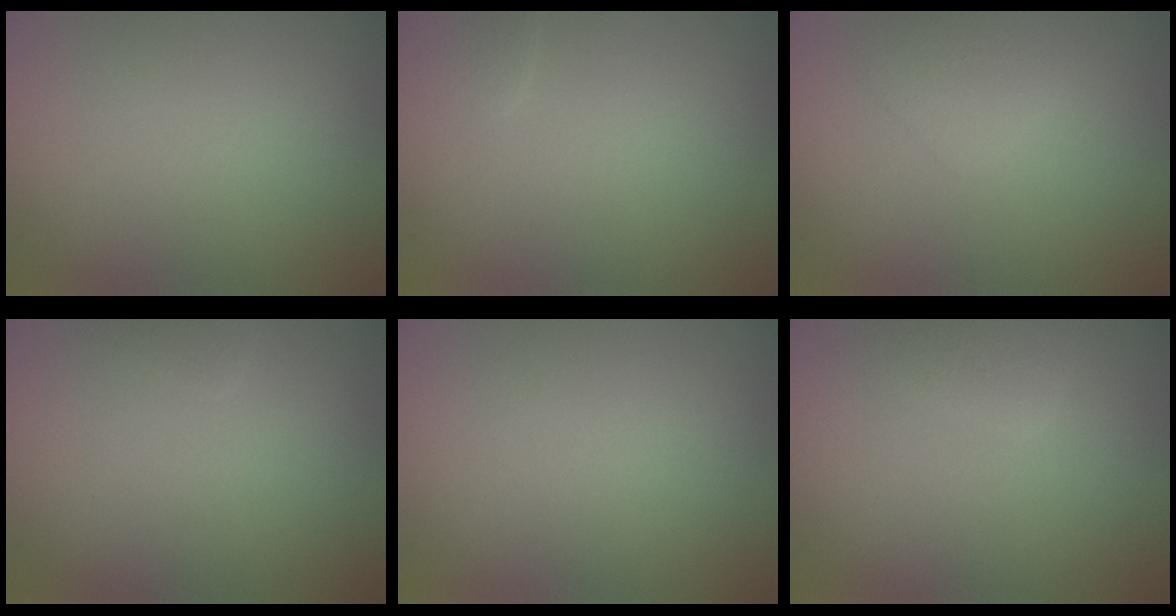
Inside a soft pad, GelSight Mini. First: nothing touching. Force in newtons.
{"total": 1.3, "press": 1.3, "slide": 0.1}
{"total": 1.8, "press": 1.8, "slide": 0.0}
{"total": 1.0, "press": 1.0, "slide": 0.1}
{"total": 0.0}
{"total": 2.4, "press": 2.4, "slide": 0.1}